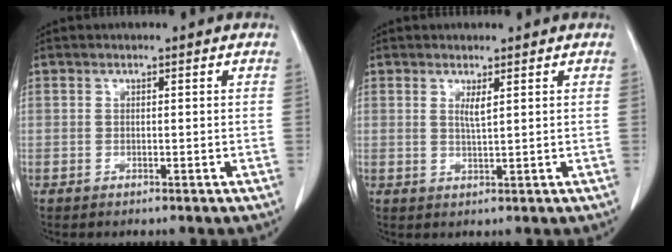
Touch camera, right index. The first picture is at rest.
{"total": 1.7, "force": [0.8, -0.1, 1.5], "torque": [-0.030, -0.006, 0.015]}